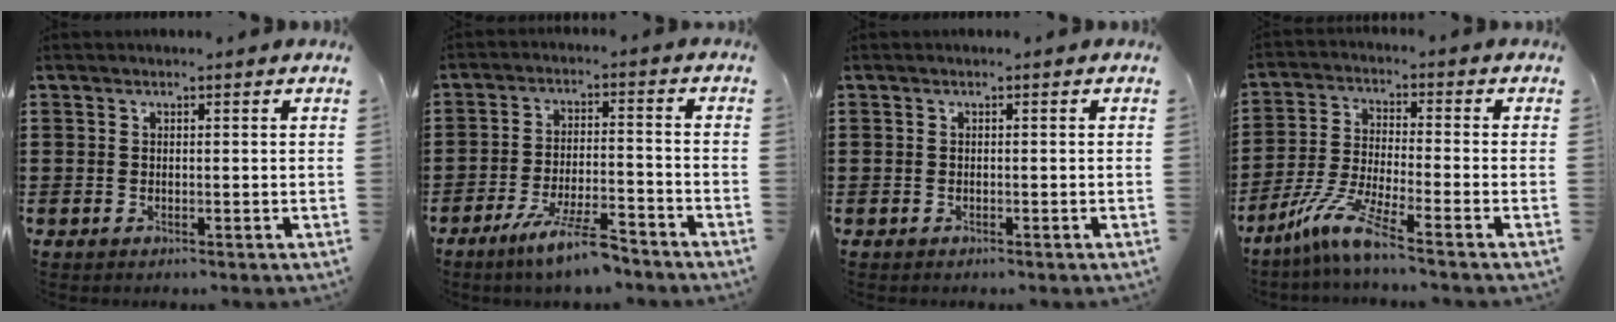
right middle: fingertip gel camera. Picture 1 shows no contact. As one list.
[{"total": 7.7, "force": [-5.8, 1.0, 4.9], "torque": [-0.102, -0.005, -0.108]}, {"total": 0.0}, {"total": 7.8, "force": [-5.7, 0.1, 5.2], "torque": [-0.126, -0.020, -0.118]}]